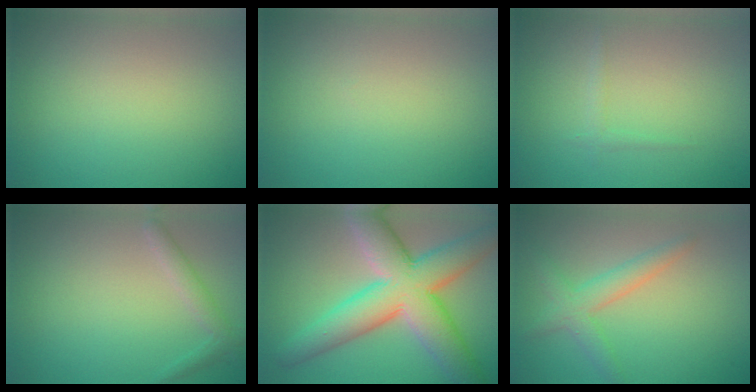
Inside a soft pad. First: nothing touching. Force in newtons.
{"total": 0.0}
{"total": 0.8, "press": 0.8, "slide": 0.1}
{"total": 1.5, "press": 1.5, "slide": 0.1}
{"total": 10.3, "press": 10.3, "slide": 0.3}
{"total": 2.9, "press": 2.9, "slide": 0.1}